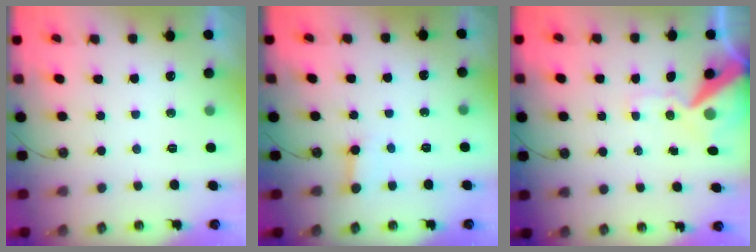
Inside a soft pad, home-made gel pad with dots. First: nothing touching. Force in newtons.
{"total": 3.1, "press": 3.0, "slide": 0.3}
{"total": 12.7, "press": 12.5, "slide": 2.1}